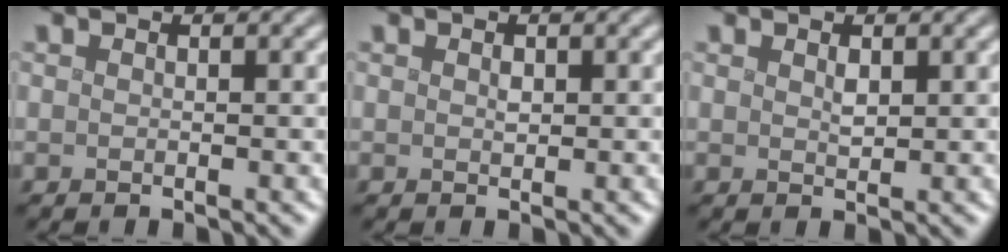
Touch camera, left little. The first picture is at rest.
{"total": 0.7, "force": [0.2, 0.4, 0.5], "torque": [-0.008, 0.000, 0.002]}
{"total": 0.9, "force": [0.5, 0.4, 0.7], "torque": [-0.015, -0.001, 0.011]}